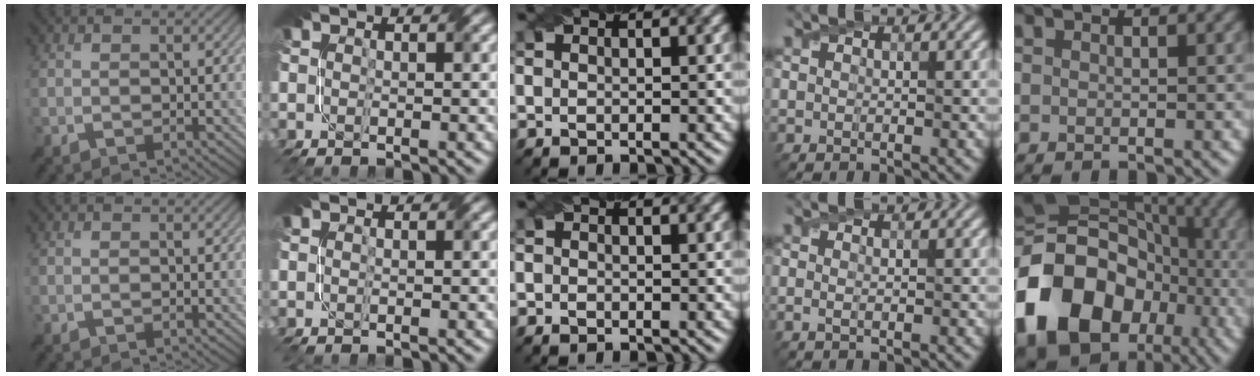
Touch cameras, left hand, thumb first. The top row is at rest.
{"middle": {"total": 0.7, "force": [-0.4, 0.5, 0.3], "torque": [-0.006, -0.003, -0.006]}, "ring": {"total": 1.0, "force": [-0.1, 0.3, 0.9], "torque": [-0.016, -0.003, 0.001]}, "little": {"total": 19.8, "force": [-6.7, 15.7, 10.1], "torque": [-0.223, 0.003, -0.130]}}